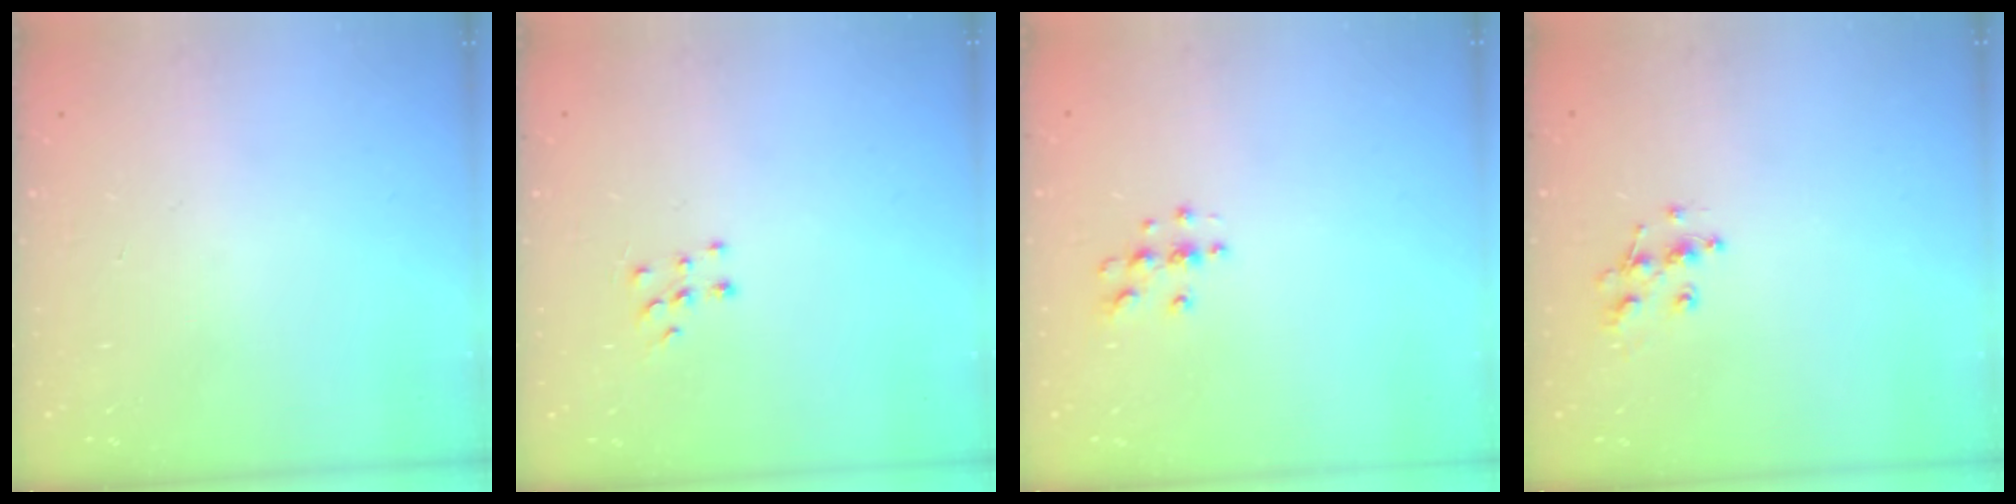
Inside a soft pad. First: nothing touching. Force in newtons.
{"total": 6.0, "press": 6.0, "slide": 0.4}
{"total": 3.9, "press": 3.9, "slide": 0.4}
{"total": 7.8, "press": 7.7, "slide": 0.5}